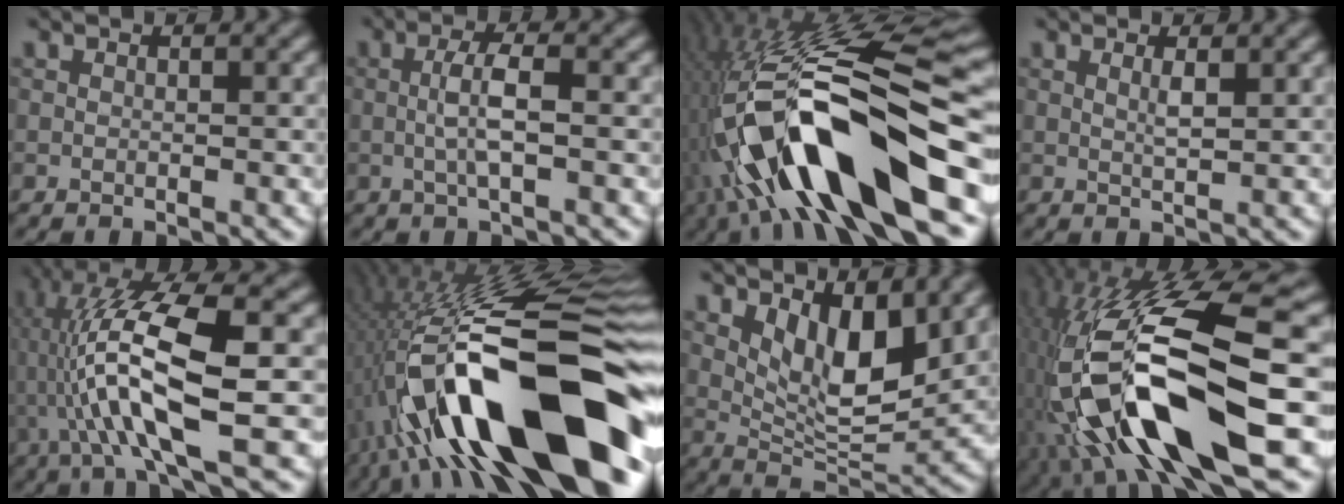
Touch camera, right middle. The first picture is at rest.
{"total": 2.7, "force": [-0.3, 0.4, 2.6], "torque": [-0.053, 0.010, -0.002]}
{"total": 14.7, "force": [-6.2, 5.1, 12.3], "torque": [-0.206, 0.015, -0.096]}
{"total": 0.9, "force": [0.6, 0.0, 0.7], "torque": [-0.015, 0.004, 0.014]}
{"total": 12.0, "force": [-1.3, 2.7, 11.7], "torque": [-0.225, 0.022, -0.013]}
{"total": 18.7, "force": [-6.1, 5.9, 16.7], "torque": [-0.267, 0.042, -0.098]}
{"total": 5.9, "force": [2.4, 2.6, 4.6], "torque": [-0.081, -0.012, 0.055]}
{"total": 15.1, "force": [-5.0, 5.2, 13.2], "torque": [-0.238, -0.010, -0.067]}